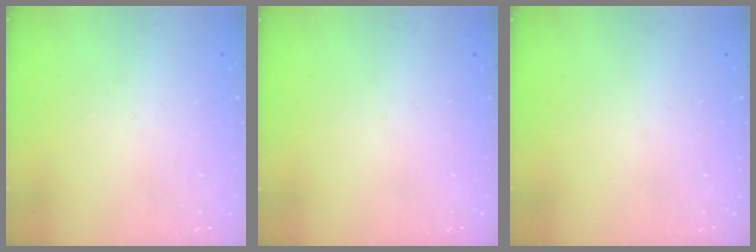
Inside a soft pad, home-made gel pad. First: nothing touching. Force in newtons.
{"total": 0.0}
{"total": 0.0}